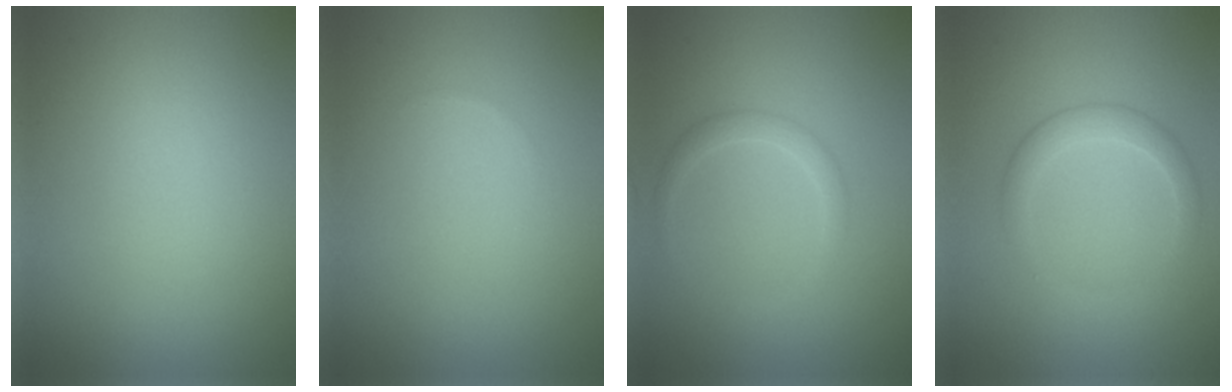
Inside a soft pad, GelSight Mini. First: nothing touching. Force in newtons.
{"total": 0.0}
{"total": 1.4, "press": 1.4, "slide": 0.0}
{"total": 2.2, "press": 2.2, "slide": 0.1}